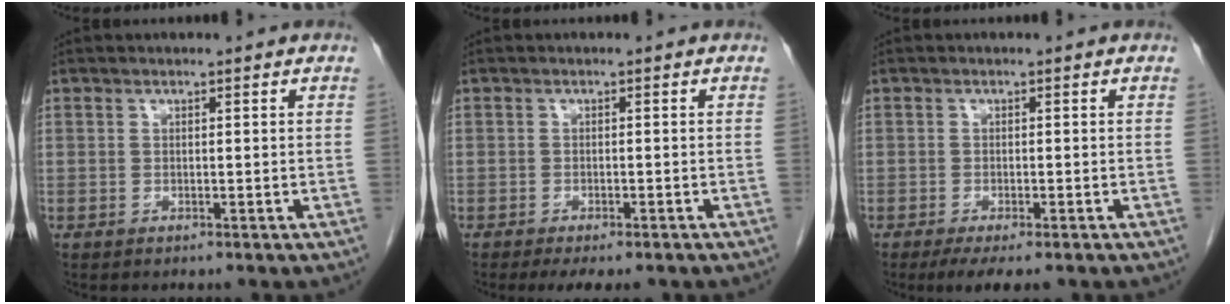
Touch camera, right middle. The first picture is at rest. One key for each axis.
{"total": 5.6, "fx": -4.4, "fy": 1.6, "fz": 3.1, "tx": -0.039, "ty": -0.010, "tz": -0.060}
{"total": 4.9, "fx": -3.5, "fy": 1.2, "fz": 3.3, "tx": -0.048, "ty": -0.013, "tz": -0.050}